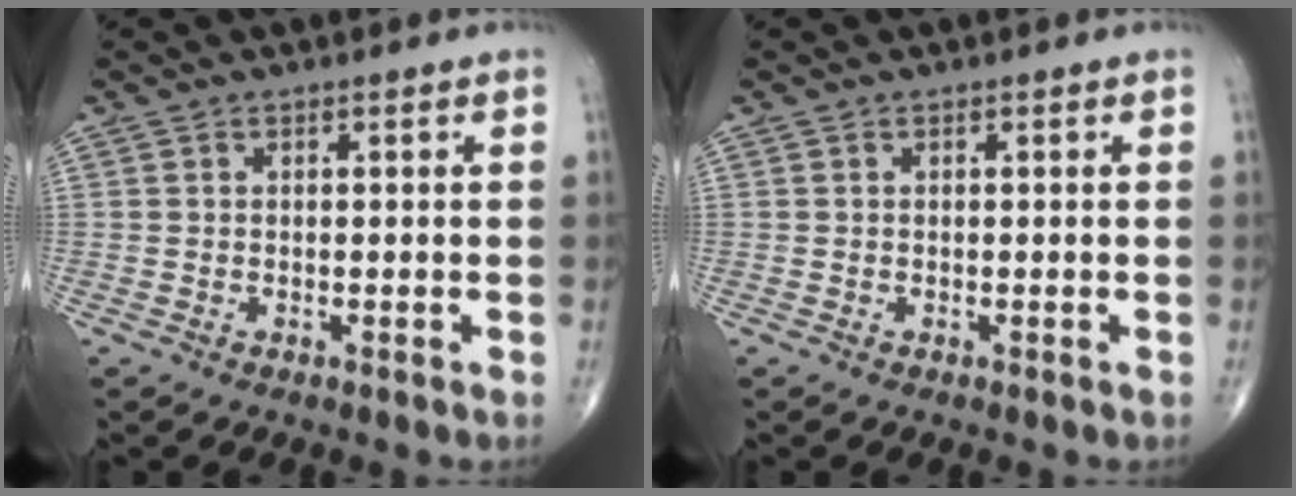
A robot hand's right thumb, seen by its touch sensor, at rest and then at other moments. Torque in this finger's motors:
{"motor_torque": [0.00, 0.00, 0.07, 0.07, 0.00]}